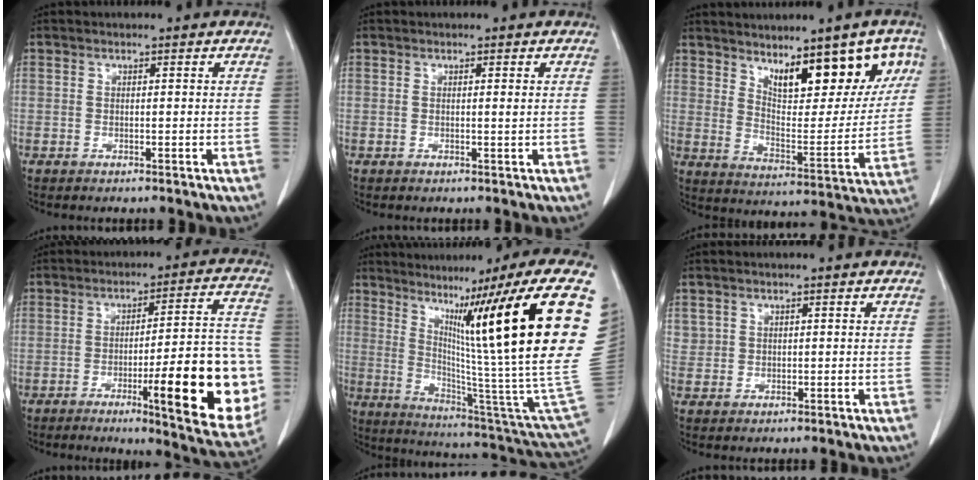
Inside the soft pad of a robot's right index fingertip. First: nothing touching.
{"total": 0.6, "force": [0.1, -0.1, 0.5], "torque": [-0.010, -0.002, 0.002]}
{"total": 15.9, "force": [8.9, 4.9, 12.2], "torque": [-0.162, 0.003, 0.144]}
{"total": 19.4, "force": [-4.9, 2.6, 18.5], "torque": [-0.193, 0.009, -0.056]}
{"total": 32.7, "force": [12.4, 0.1, 30.2], "torque": [-0.354, -0.003, 0.191]}
{"total": 1.5, "force": [0.7, 1.3, 0.1], "torque": [0.013, 0.003, 0.009]}